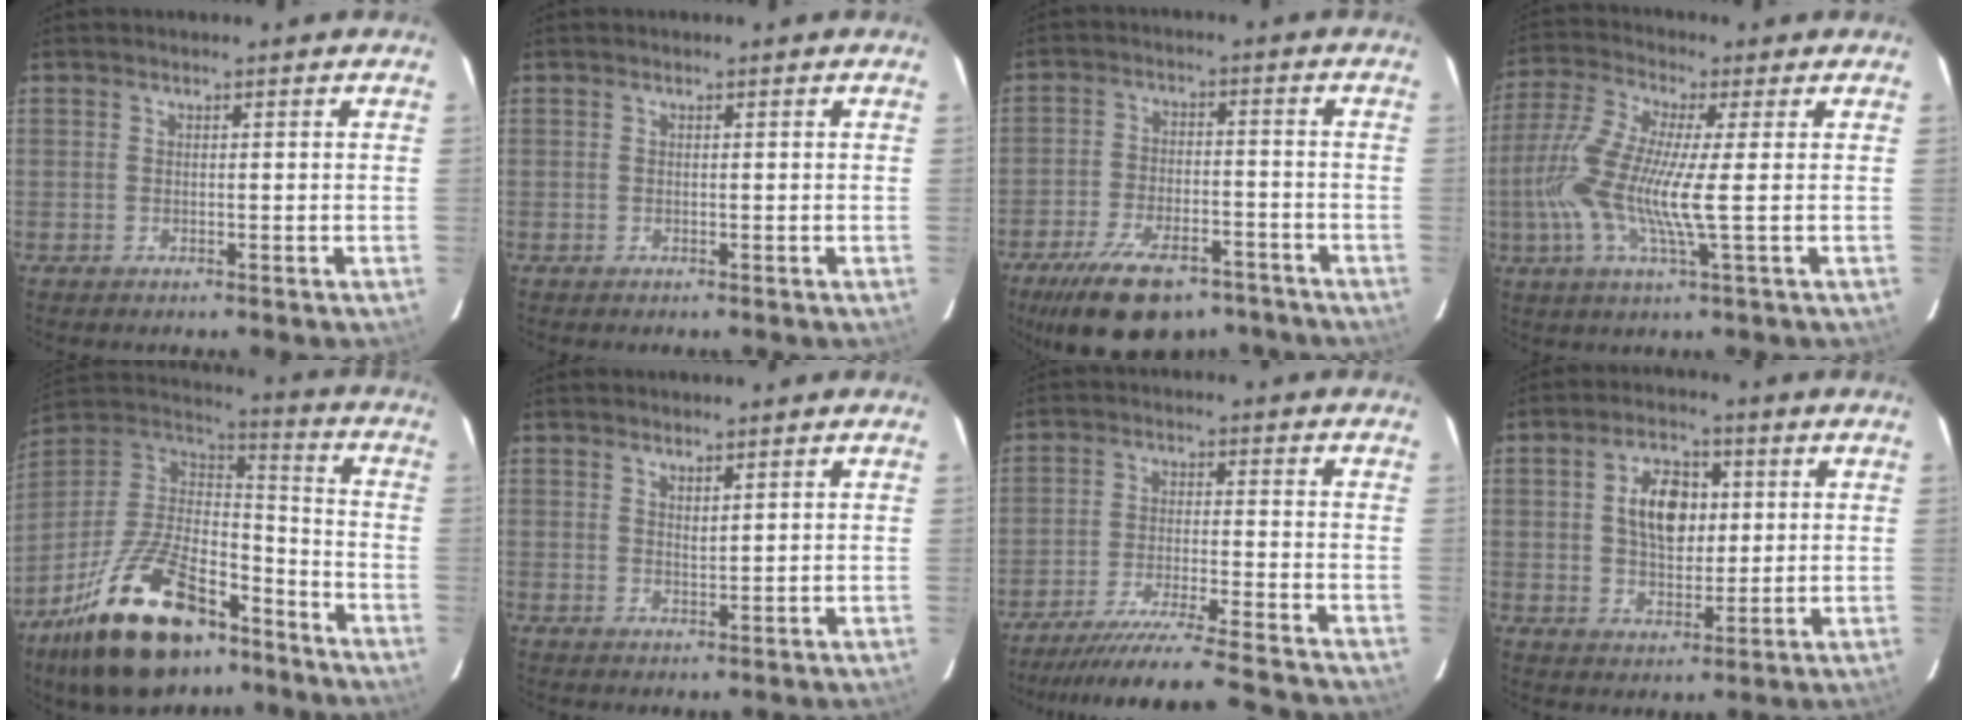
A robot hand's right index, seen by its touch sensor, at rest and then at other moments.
{"total": 0.0}
{"total": 17.0, "force": [-12.0, 7.6, 9.3], "torque": [-0.191, -0.012, -0.183]}
{"total": 12.3, "force": [-1.4, 0.6, 12.2], "torque": [-0.254, -0.004, -0.034]}
{"total": 25.7, "force": [-16.2, 11.9, 16.0], "torque": [-0.317, -0.001, -0.261]}
{"total": 1.7, "force": [1.3, 0.4, 1.0], "torque": [-0.017, -0.001, 0.023]}
{"total": 18.1, "force": [-16.8, -1.4, 6.6], "torque": [-0.135, -0.031, -0.261]}
{"total": 9.1, "force": [1.8, 5.6, 7.0], "torque": [-0.121, 0.019, 0.036]}